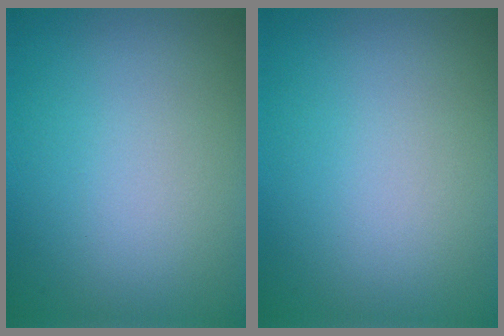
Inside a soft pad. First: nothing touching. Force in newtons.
{"total": 0.0}